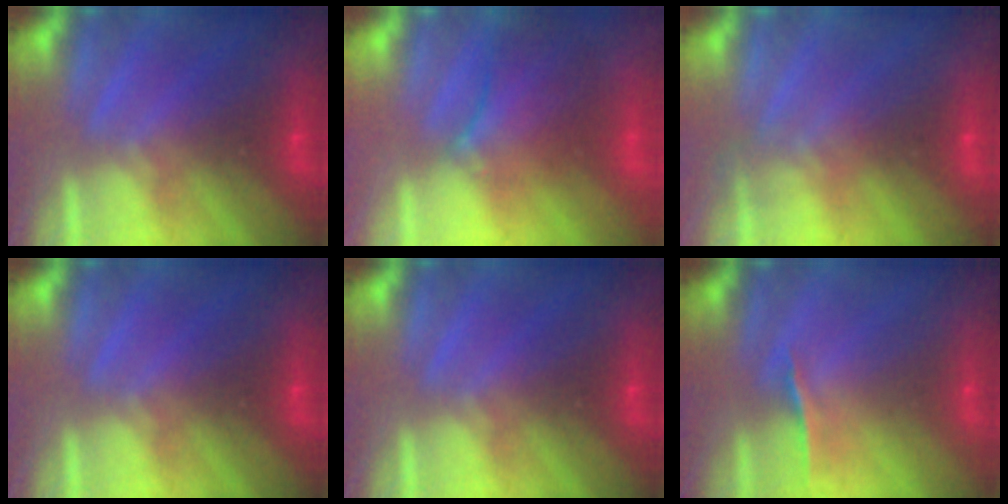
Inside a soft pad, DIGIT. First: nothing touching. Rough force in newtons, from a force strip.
{"total": 3.5}
{"total": 2.2}
{"total": 0.0}
{"total": 0.0}
{"total": 1.0}